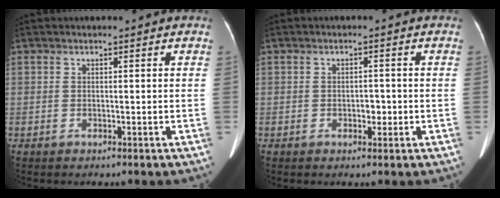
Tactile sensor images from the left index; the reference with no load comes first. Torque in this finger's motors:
{"motor_torque": [-0.10, -0.01, 0.00, -0.01]}